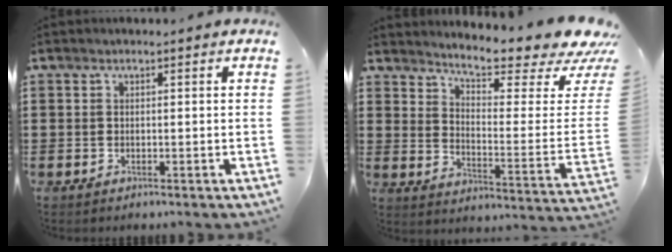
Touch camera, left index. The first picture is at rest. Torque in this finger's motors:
{"motor_torque": [2.14, 0.00, 0.26, 0.09]}